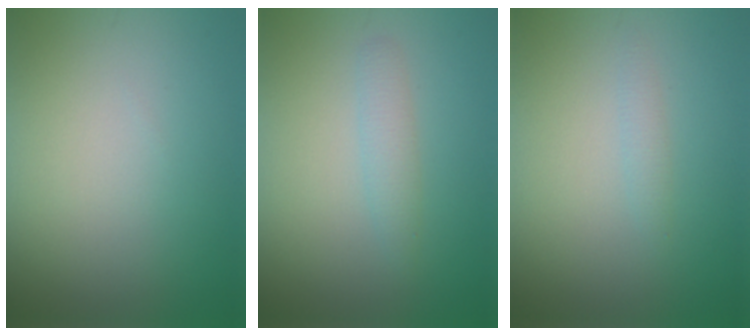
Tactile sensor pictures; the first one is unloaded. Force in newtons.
{"total": 1.6, "press": 1.6, "slide": 0.2}
{"total": 0.9, "press": 0.9, "slide": 0.1}